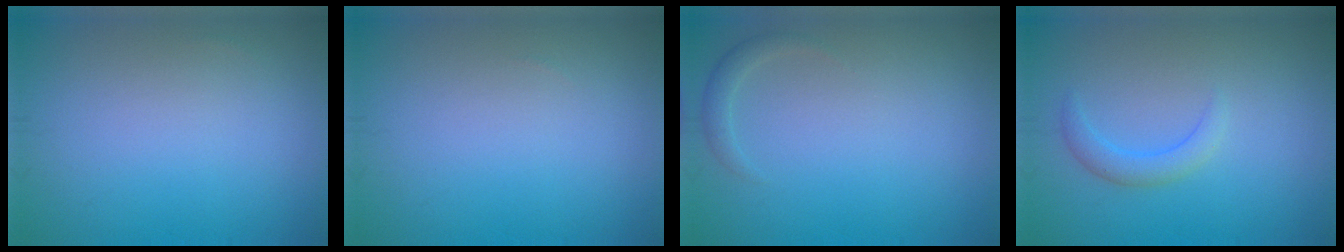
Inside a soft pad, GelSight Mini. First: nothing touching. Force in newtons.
{"total": 0.0}
{"total": 1.1, "press": 1.1, "slide": 0.2}
{"total": 1.8, "press": 1.8, "slide": 0.2}